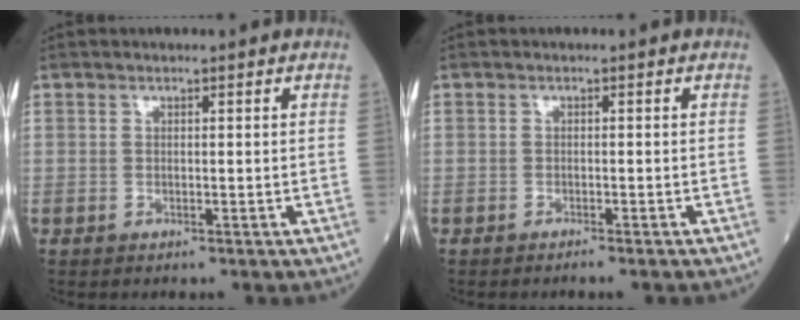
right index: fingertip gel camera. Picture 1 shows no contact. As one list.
[{"total": 2.2, "force": [-1.9, -0.1, 1.1], "torque": [-0.012, 0.000, -0.023]}]